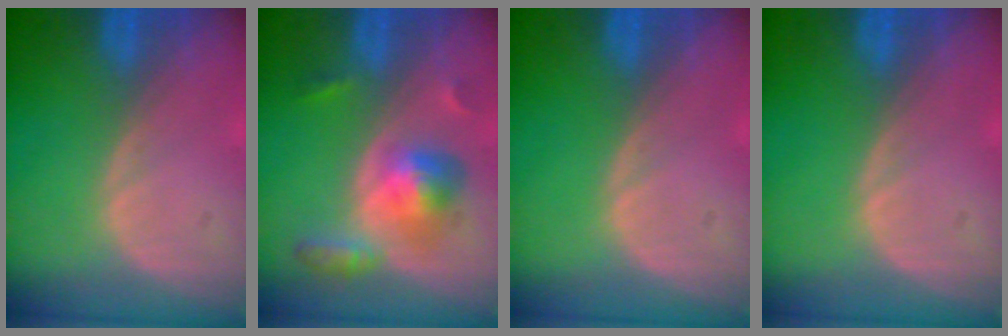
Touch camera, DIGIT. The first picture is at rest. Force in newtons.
{"total": 6.0, "press": 6.0, "slide": 0.2}
{"total": 0.0}
{"total": 0.0}